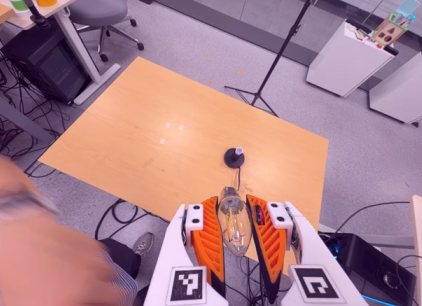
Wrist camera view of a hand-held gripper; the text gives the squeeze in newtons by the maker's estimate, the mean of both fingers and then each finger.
{"total": 23.2, "left": 24.7, "right": 21.8}